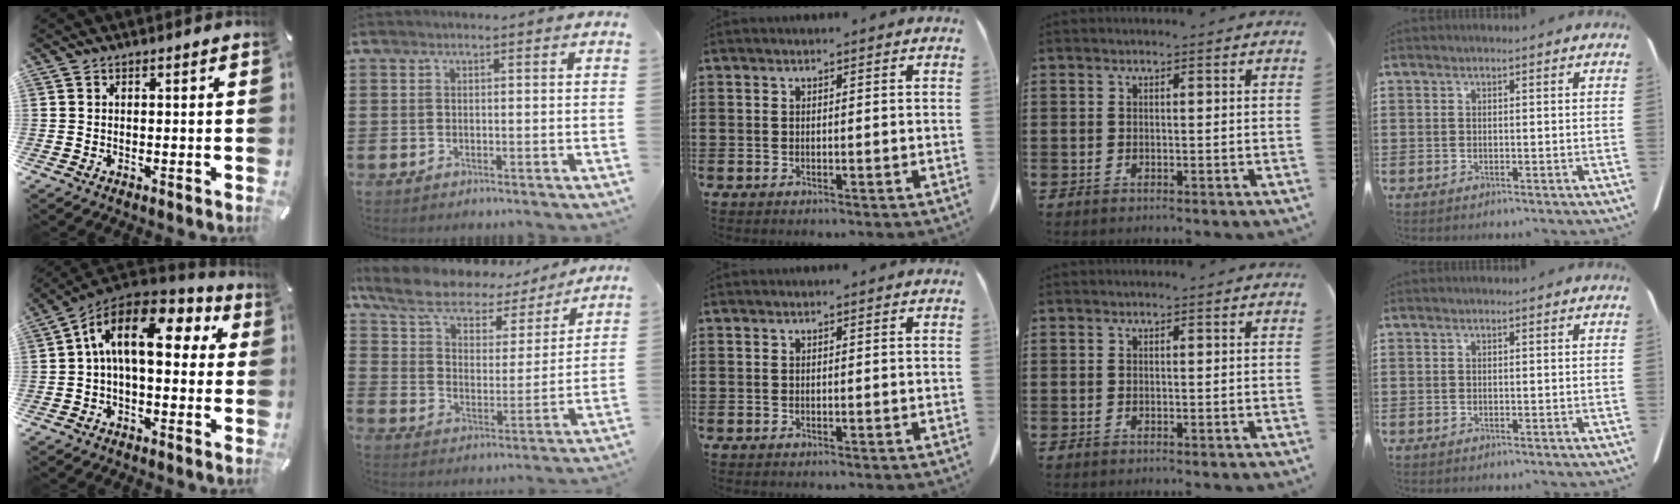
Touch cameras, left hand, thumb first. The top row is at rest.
{"thumb": {"total": 16.0, "force": [3.6, 8.0, 13.3], "torque": [-0.256, -0.009, 0.057]}, "index": {"total": 8.7, "force": [7.3, 2.9, 3.7], "torque": [-0.105, -0.035, 0.128]}}